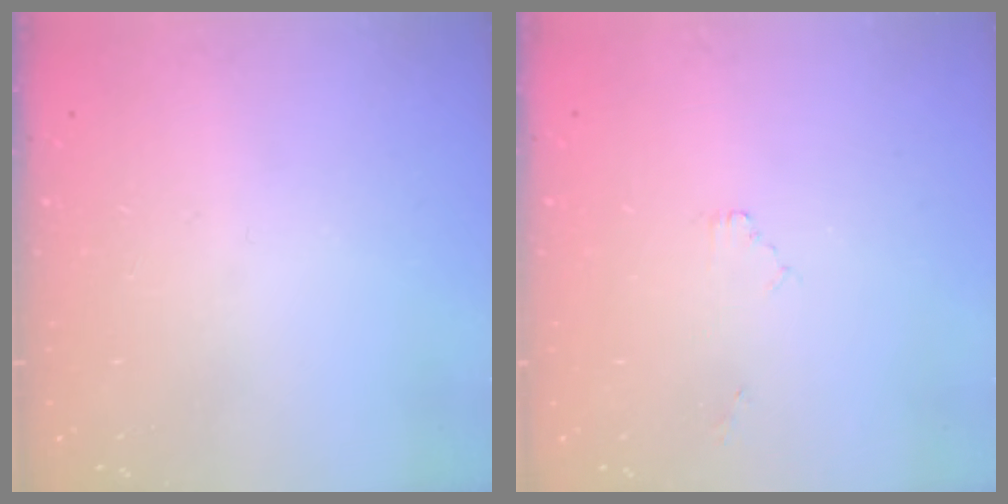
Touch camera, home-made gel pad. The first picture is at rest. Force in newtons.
{"total": 0.5, "press": 0.5, "slide": 0.2}